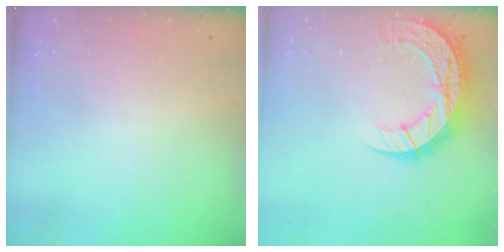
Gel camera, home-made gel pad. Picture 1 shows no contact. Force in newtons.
{"total": 12.2, "press": 12.2, "slide": 0.9}